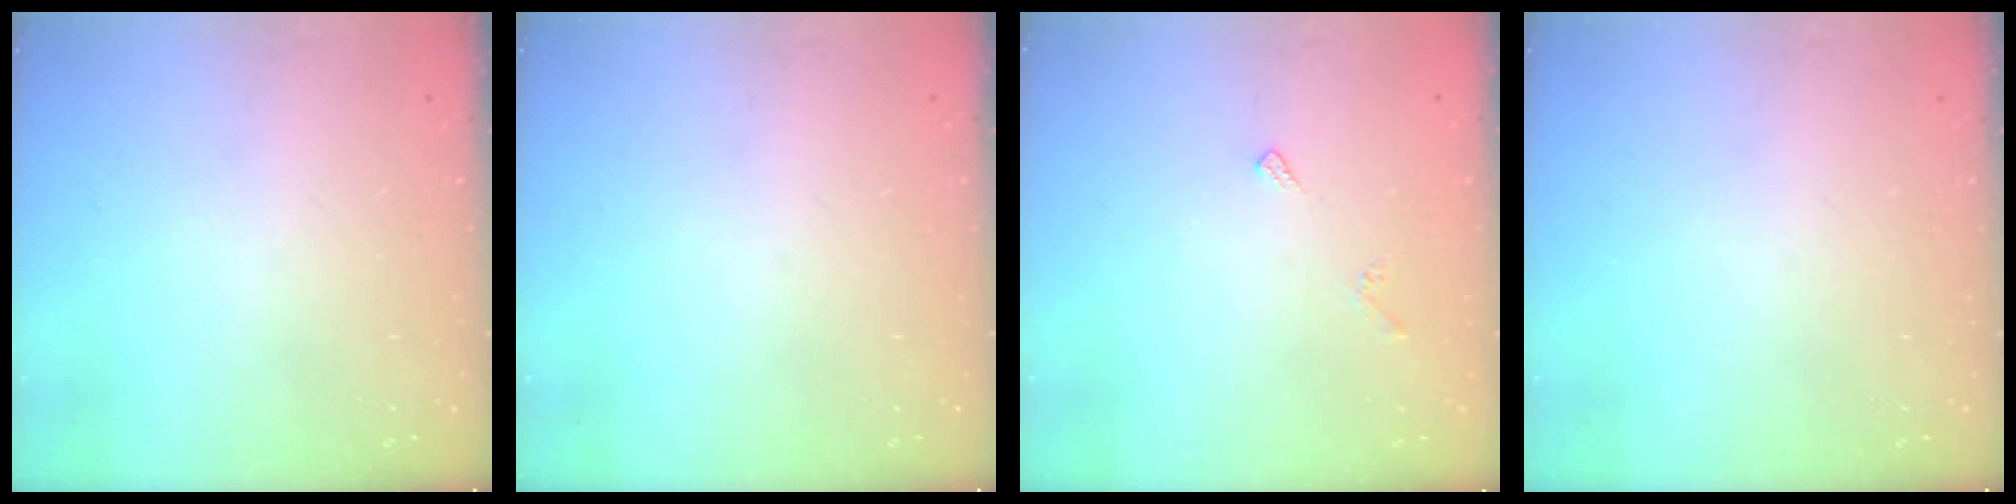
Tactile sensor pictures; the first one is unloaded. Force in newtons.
{"total": 0.0}
{"total": 5.6, "press": 5.6, "slide": 0.8}
{"total": 0.0}